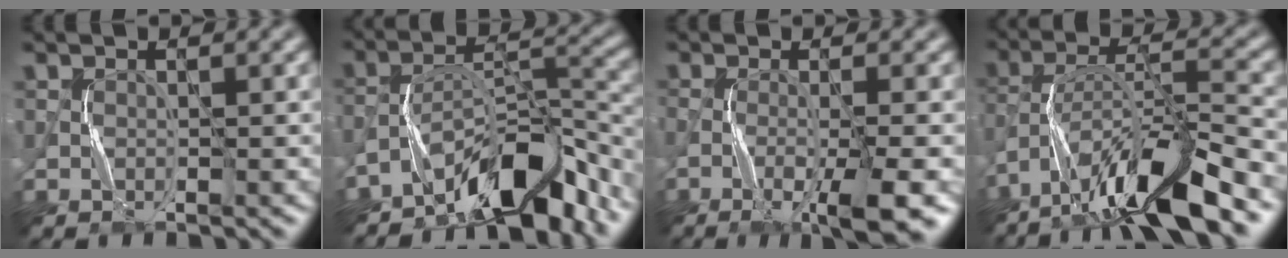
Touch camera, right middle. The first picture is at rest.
{"total": 9.0, "force": [-6.7, 2.8, 5.4], "torque": [-0.082, 0.009, -0.122]}
{"total": 6.8, "force": [-3.0, 1.5, 5.9], "torque": [-0.089, -0.008, -0.052]}
{"total": 12.0, "force": [-8.5, 2.3, 8.1], "torque": [-0.139, 0.022, -0.152]}